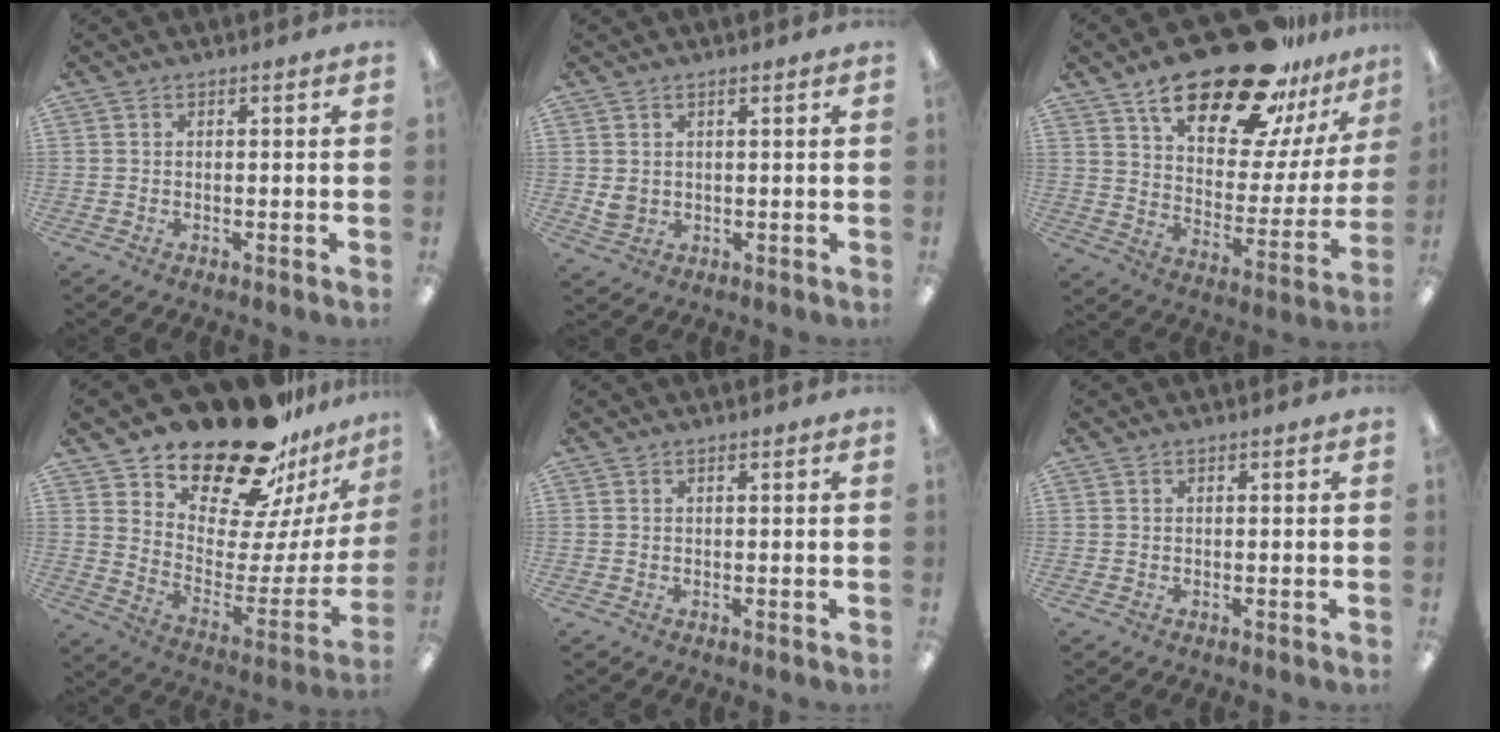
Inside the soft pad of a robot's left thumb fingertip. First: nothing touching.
{"total": 2.9, "force": [1.2, 2.2, 1.2], "torque": [-0.019, -0.001, 0.022]}
{"total": 26.5, "force": [18.8, 10.7, 15.2], "torque": [-0.234, -0.119, 0.319]}
{"total": 23.6, "force": [19.4, 9.1, 9.9], "torque": [-0.155, -0.143, 0.340]}
{"total": 0.0}
{"total": 0.0}